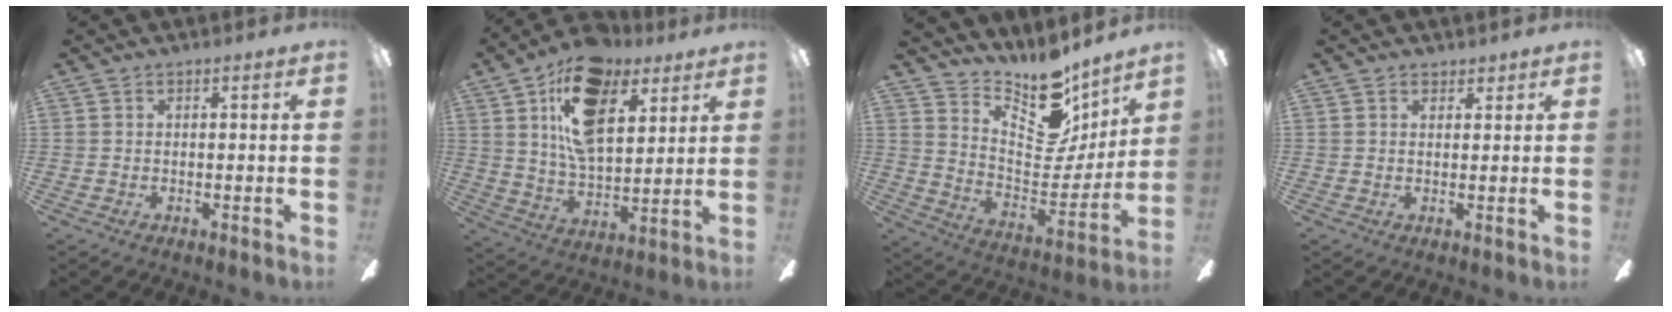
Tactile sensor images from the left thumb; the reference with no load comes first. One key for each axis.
{"total": 19.0, "fx": 10.1, "fy": 10.3, "fz": 12.3, "tx": -0.219, "ty": -0.030, "tz": 0.178}
{"total": 14.3, "fx": 11.7, "fy": 6.0, "fz": 5.6, "tx": -0.086, "ty": -0.109, "tz": 0.204}
{"total": 1.4, "fx": 1.1, "fy": 0.9, "fz": 0.3, "tx": 0.008, "ty": -0.003, "tz": 0.017}